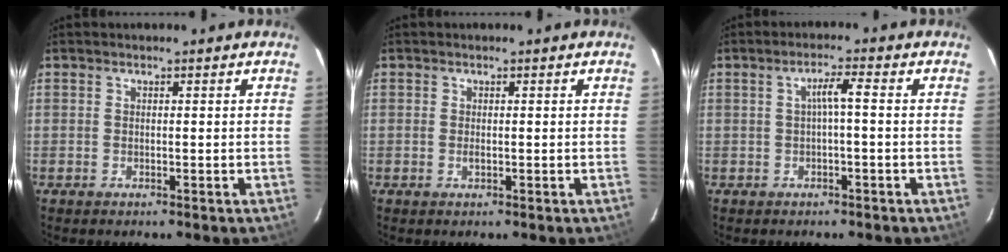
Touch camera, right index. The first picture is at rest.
{"total": 0.9, "force": [-0.1, 0.4, 0.8], "torque": [-0.016, -0.001, -0.003]}
{"total": 2.8, "force": [-0.3, 0.0, 2.8], "torque": [-0.054, 0.008, -0.002]}